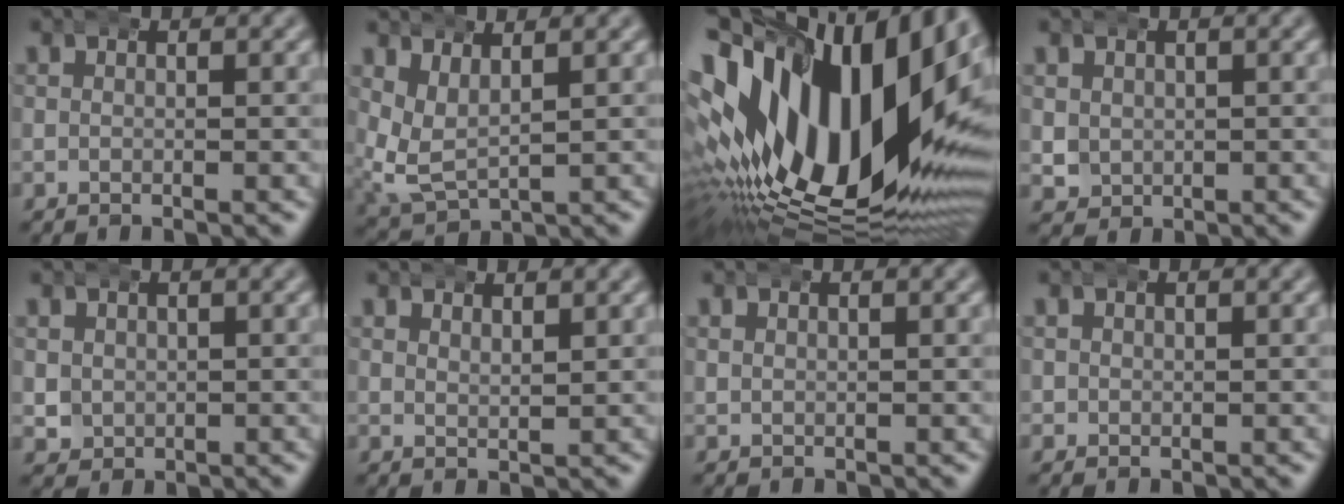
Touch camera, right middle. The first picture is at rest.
{"total": 5.2, "force": [1.7, 3.9, 2.9], "torque": [-0.092, -0.025, 0.042]}
{"total": 25.7, "force": [1.0, 15.6, 20.4], "torque": [-0.355, -0.033, 0.041]}
{"total": 2.4, "force": [0.7, 2.2, 0.7], "torque": [-0.033, -0.013, 0.021]}
{"total": 2.4, "force": [0.7, 2.2, 0.6], "torque": [-0.032, -0.012, 0.018]}
{"total": 1.4, "force": [1.4, -0.2, 0.2], "torque": [-0.006, -0.013, 0.033]}
{"total": 0.7, "force": [0.4, 0.6, 0.1], "torque": [-0.008, -0.003, 0.010]}
{"total": 0.9, "force": [0.2, 0.8, -0.3], "torque": [0.000, -0.005, 0.005]}